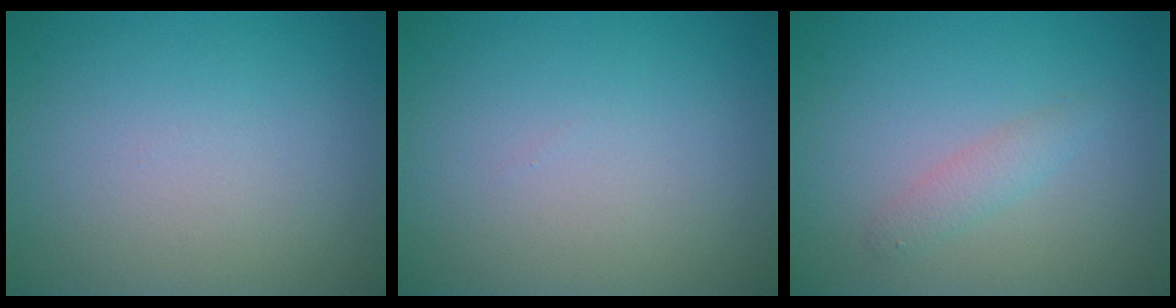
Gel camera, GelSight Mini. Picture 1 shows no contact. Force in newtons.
{"total": 0.0}
{"total": 1.5, "press": 1.5, "slide": 0.0}